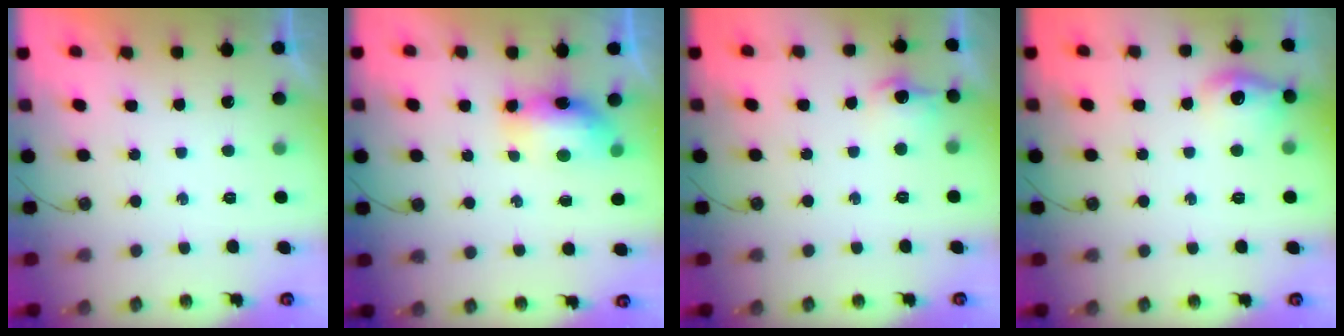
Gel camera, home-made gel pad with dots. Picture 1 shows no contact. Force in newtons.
{"total": 7.4, "press": 7.4, "slide": 0.7}
{"total": 8.0, "press": 8.0, "slide": 0.7}
{"total": 11.9, "press": 11.8, "slide": 1.0}